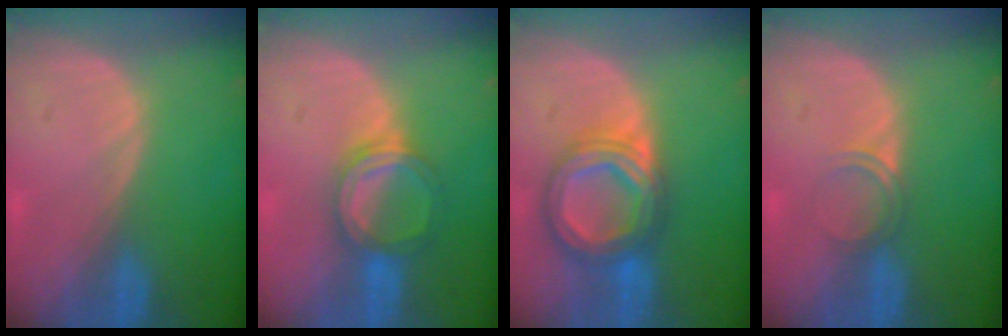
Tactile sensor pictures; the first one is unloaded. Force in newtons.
{"total": 5.4, "press": 5.3, "slide": 0.8}
{"total": 8.5, "press": 8.5, "slide": 0.6}
{"total": 2.1, "press": 1.8, "slide": 1.1}